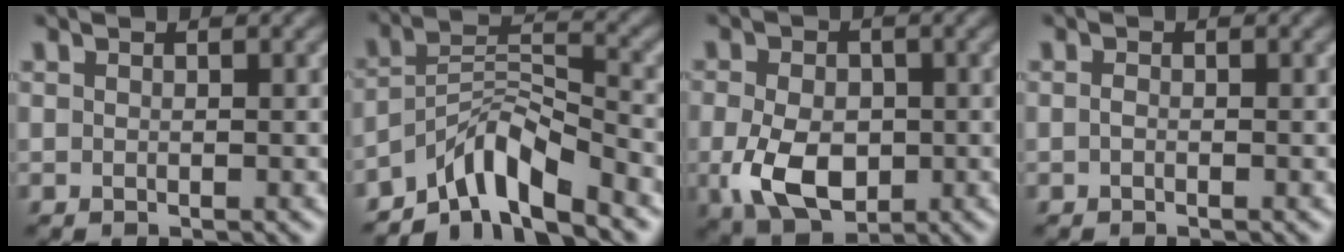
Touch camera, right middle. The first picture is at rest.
{"total": 6.2, "force": [-5.1, 1.4, 3.4], "torque": [-0.052, 0.009, -0.099]}
{"total": 6.3, "force": [-1.2, 4.2, 4.5], "torque": [-0.097, -0.009, -0.021]}
{"total": 0.5, "force": [-0.1, 0.2, 0.4], "torque": [-0.013, 0.000, -0.004]}